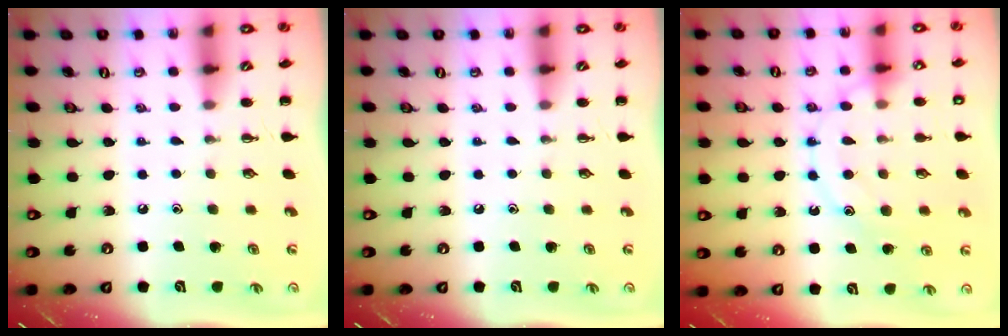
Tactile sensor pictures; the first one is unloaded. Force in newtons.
{"total": 0.0}
{"total": 13.2, "press": 13.2, "slide": 0.7}